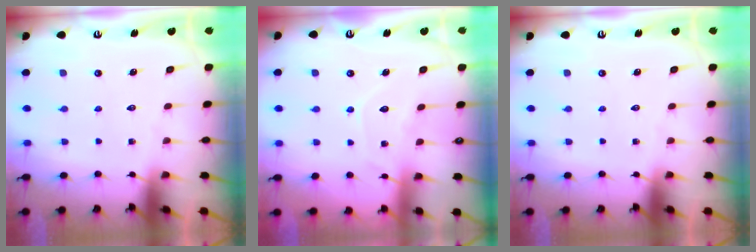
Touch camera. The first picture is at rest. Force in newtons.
{"total": 7.3, "press": 7.2, "slide": 0.7}
{"total": 0.0}